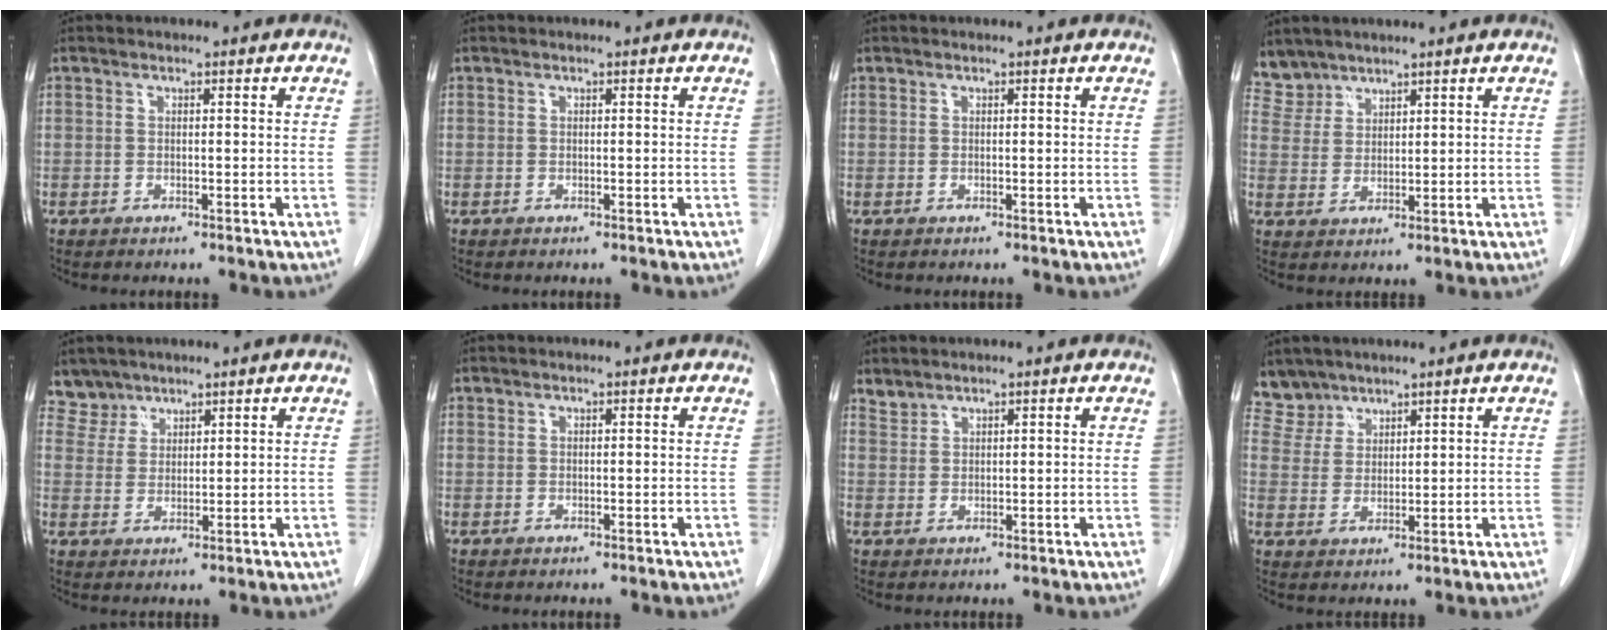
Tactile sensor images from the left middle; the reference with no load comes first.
{"total": 0.0}
{"total": 0.0}
{"total": 4.1, "force": [3.7, 1.5, -0.7], "torque": [0.015, 0.006, 0.081]}
{"total": 3.6, "force": [3.1, 1.7, -0.7], "torque": [0.020, 0.005, 0.062]}
{"total": 0.0}
{"total": 1.5, "force": [1.4, 0.2, -0.1], "torque": [-0.002, 0.005, 0.033]}
{"total": 4.4, "force": [3.9, 1.9, -0.7], "torque": [0.017, 0.003, 0.083]}